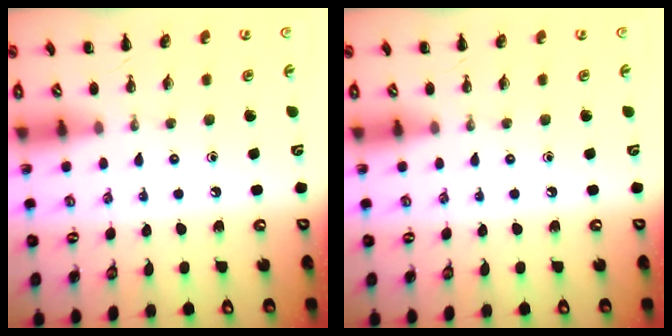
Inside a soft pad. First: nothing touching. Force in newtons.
{"total": 0.0}